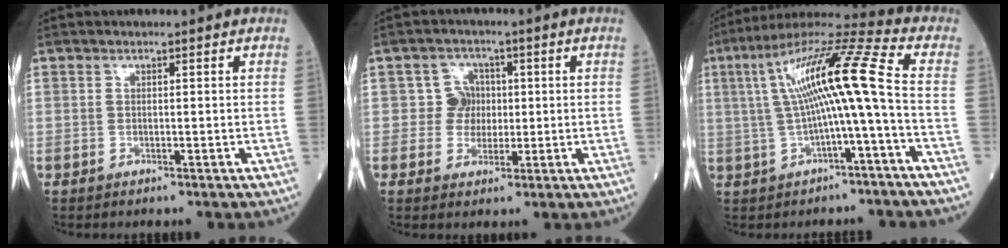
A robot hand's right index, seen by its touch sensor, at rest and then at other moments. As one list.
[{"total": 3.9, "force": [0.3, 3.9, 0.6], "torque": [0.003, 0.012, 0.007]}, {"total": 13.5, "force": [0.2, -0.1, 13.5], "torque": [-0.241, 0.037, 0.001]}]